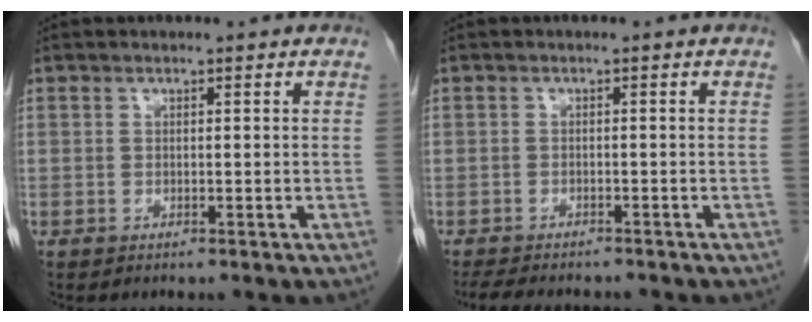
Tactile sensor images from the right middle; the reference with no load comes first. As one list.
[{"total": 8.5, "force": [-7.5, 1.9, 3.5], "torque": [-0.054, -0.008, -0.105]}]